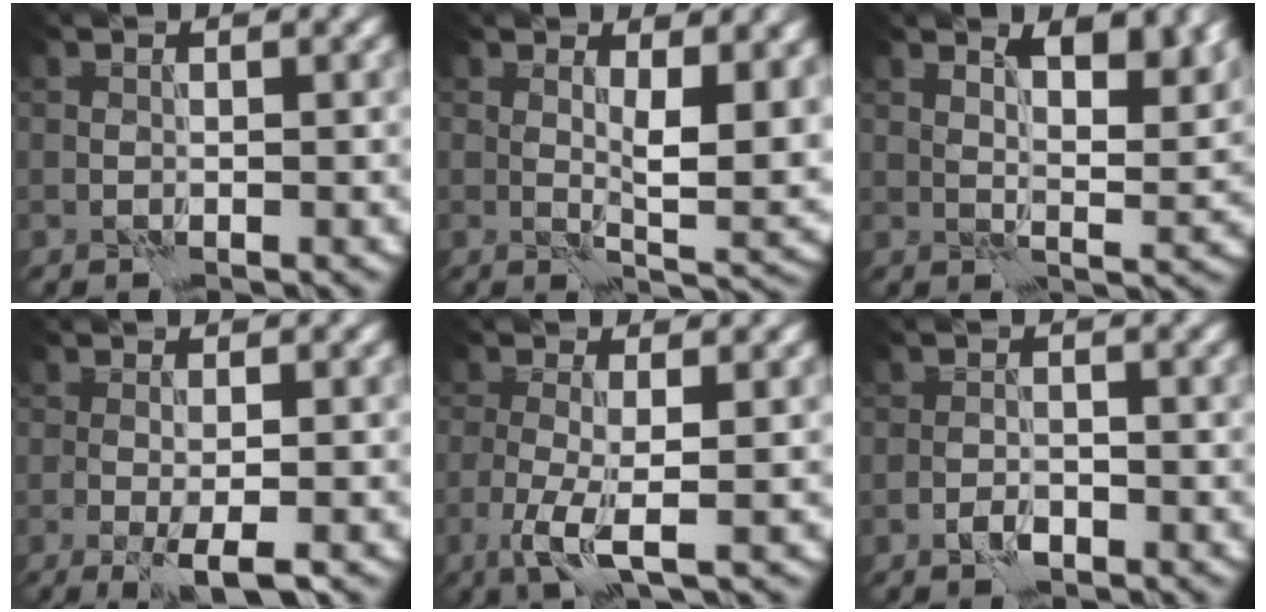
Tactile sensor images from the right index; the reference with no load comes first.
{"total": 6.1, "force": [1.6, 2.2, 5.5], "torque": [-0.086, -0.012, 0.032]}
{"total": 5.7, "force": [3.3, 2.0, 4.2], "torque": [-0.060, -0.002, 0.048]}
{"total": 3.4, "force": [-1.4, 0.5, 3.0], "torque": [-0.054, -0.003, -0.024]}
{"total": 3.8, "force": [-1.1, 0.8, 3.6], "torque": [-0.077, -0.008, -0.026]}
{"total": 1.6, "force": [-1.0, 0.7, 1.0], "torque": [-0.018, 0.002, -0.021]}